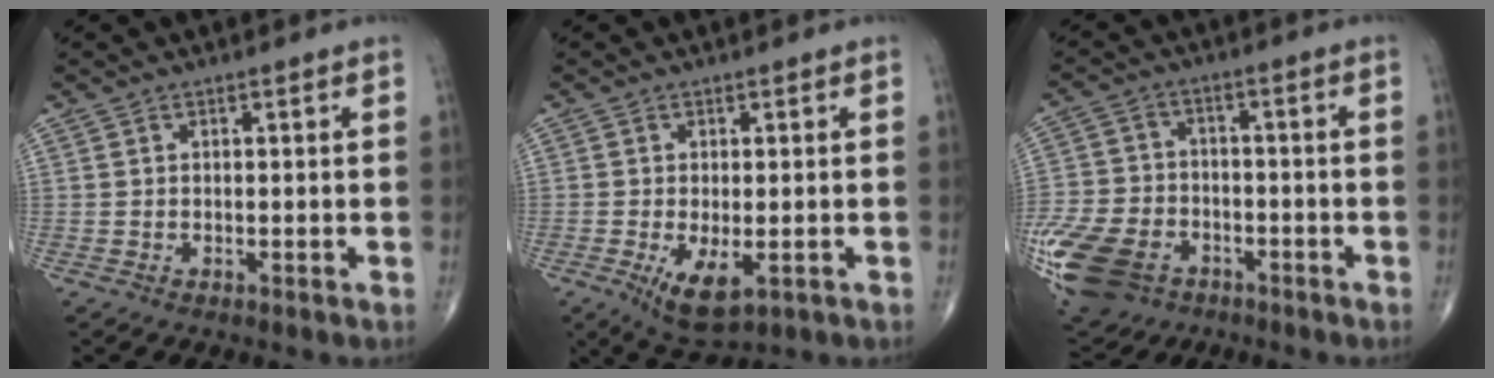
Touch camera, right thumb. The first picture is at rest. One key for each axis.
{"total": 6.7, "fx": -2.1, "fy": 3.0, "fz": 5.6, "tx": -0.098, "ty": -0.017, "tz": -0.025}
{"total": 20.1, "fx": -9.2, "fy": 14.0, "fz": 11.1, "tx": -0.274, "ty": 0.007, "tz": -0.159}